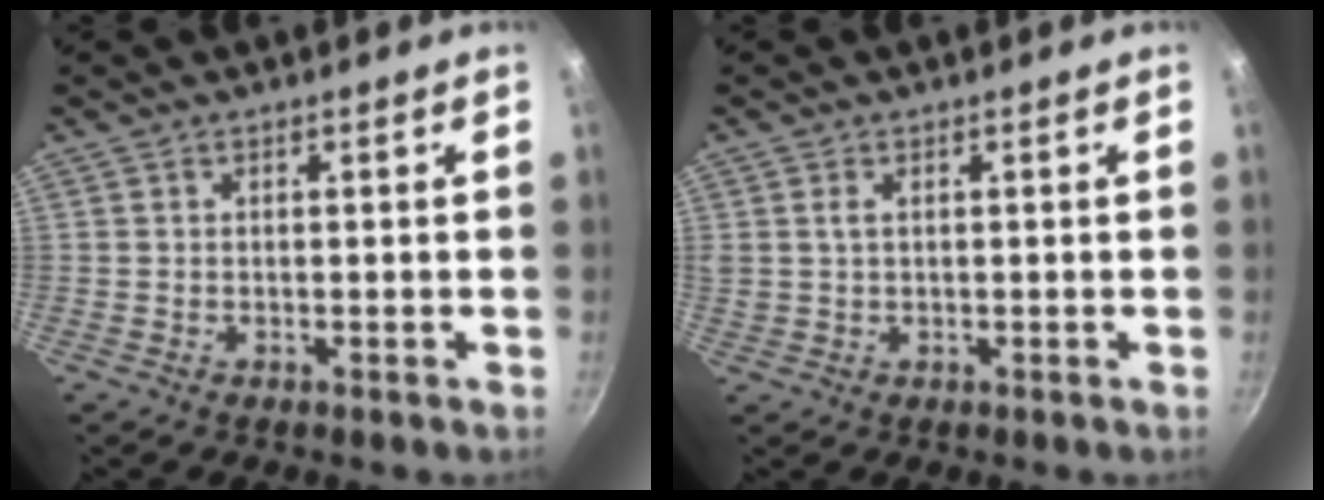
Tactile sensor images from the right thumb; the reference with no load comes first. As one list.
[{"total": 1.8, "force": [0.5, 1.1, 1.3], "torque": [-0.023, 0.001, 0.011]}]